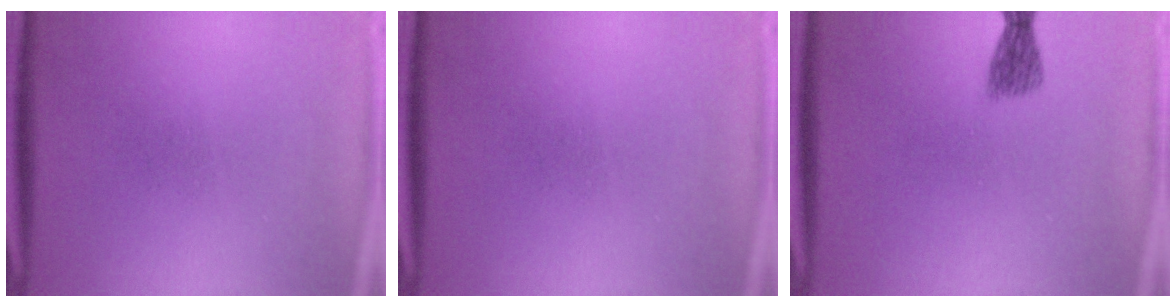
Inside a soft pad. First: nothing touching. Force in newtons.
{"total": 0.0}
{"total": 2.4}